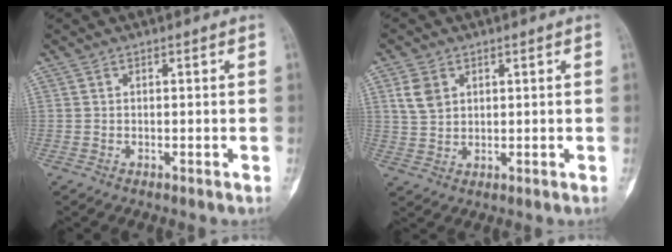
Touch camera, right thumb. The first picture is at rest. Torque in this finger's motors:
{"motor_torque": [0.44, 1.03, 0.76, 0.22, 0.01]}